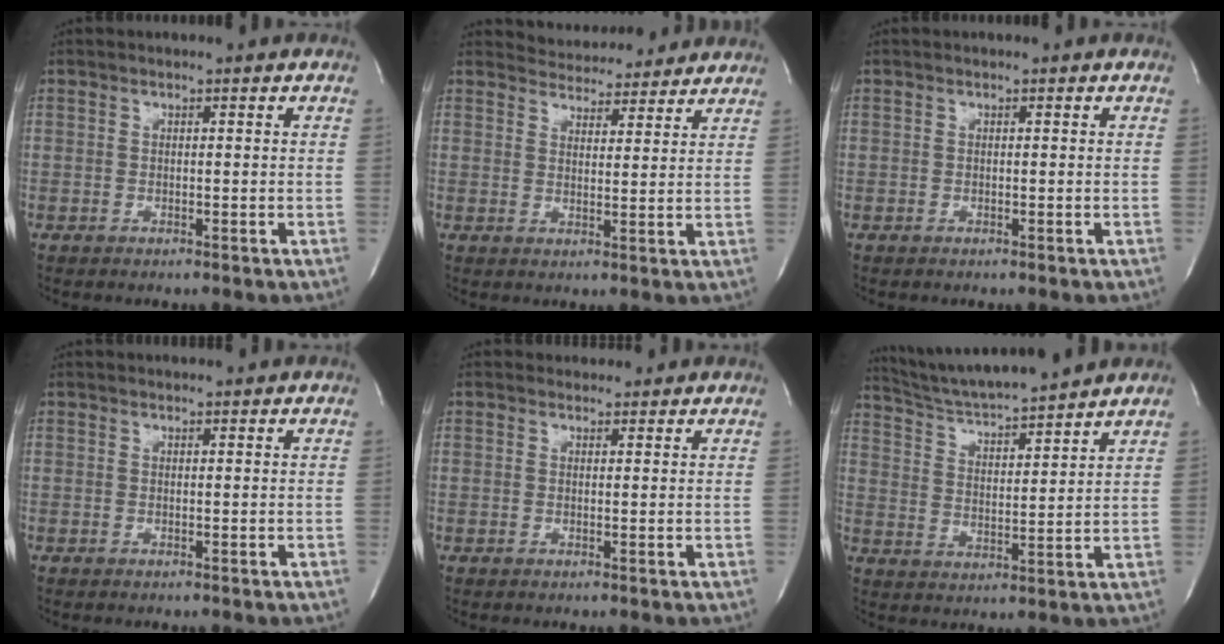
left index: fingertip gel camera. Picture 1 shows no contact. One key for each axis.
{"total": 9.2, "fx": 8.9, "fy": 2.3, "fz": 1.1, "tx": -0.011, "ty": 0.012, "tz": 0.111}
{"total": 0.0}
{"total": 3.5, "fx": 3.4, "fy": 0.1, "fz": 0.7, "tx": -0.013, "ty": 0.022, "tz": 0.041}
{"total": 2.4, "fx": 2.3, "fy": 0.8, "fz": 0.0, "tx": -0.006, "ty": 0.012, "tz": 0.029}
{"total": 13.9, "fx": 13.0, "fy": -0.1, "fz": 5.0, "tx": -0.094, "ty": 0.009, "tz": 0.213}